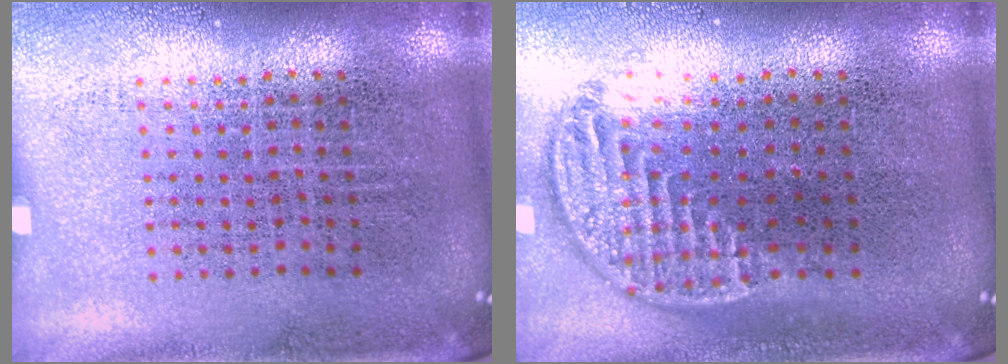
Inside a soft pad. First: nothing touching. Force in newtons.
{"total": 1.3, "press": 1.1, "slide": 0.6}